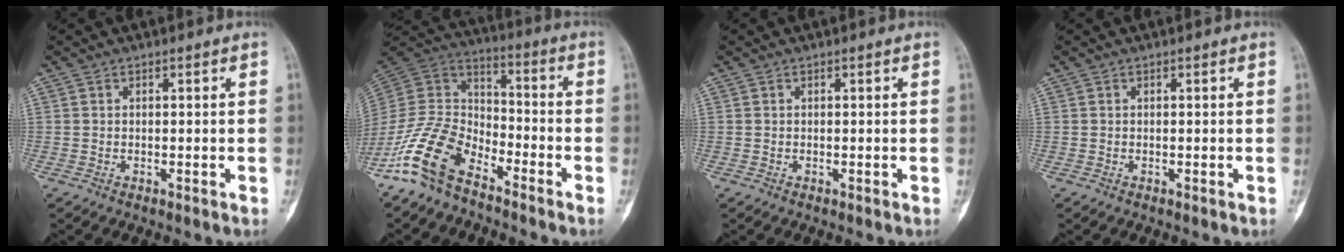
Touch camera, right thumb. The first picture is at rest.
{"total": 14.2, "force": [-9.9, 7.1, 7.4], "torque": [-0.134, 0.076, -0.202]}
{"total": 0.0}
{"total": 0.0}